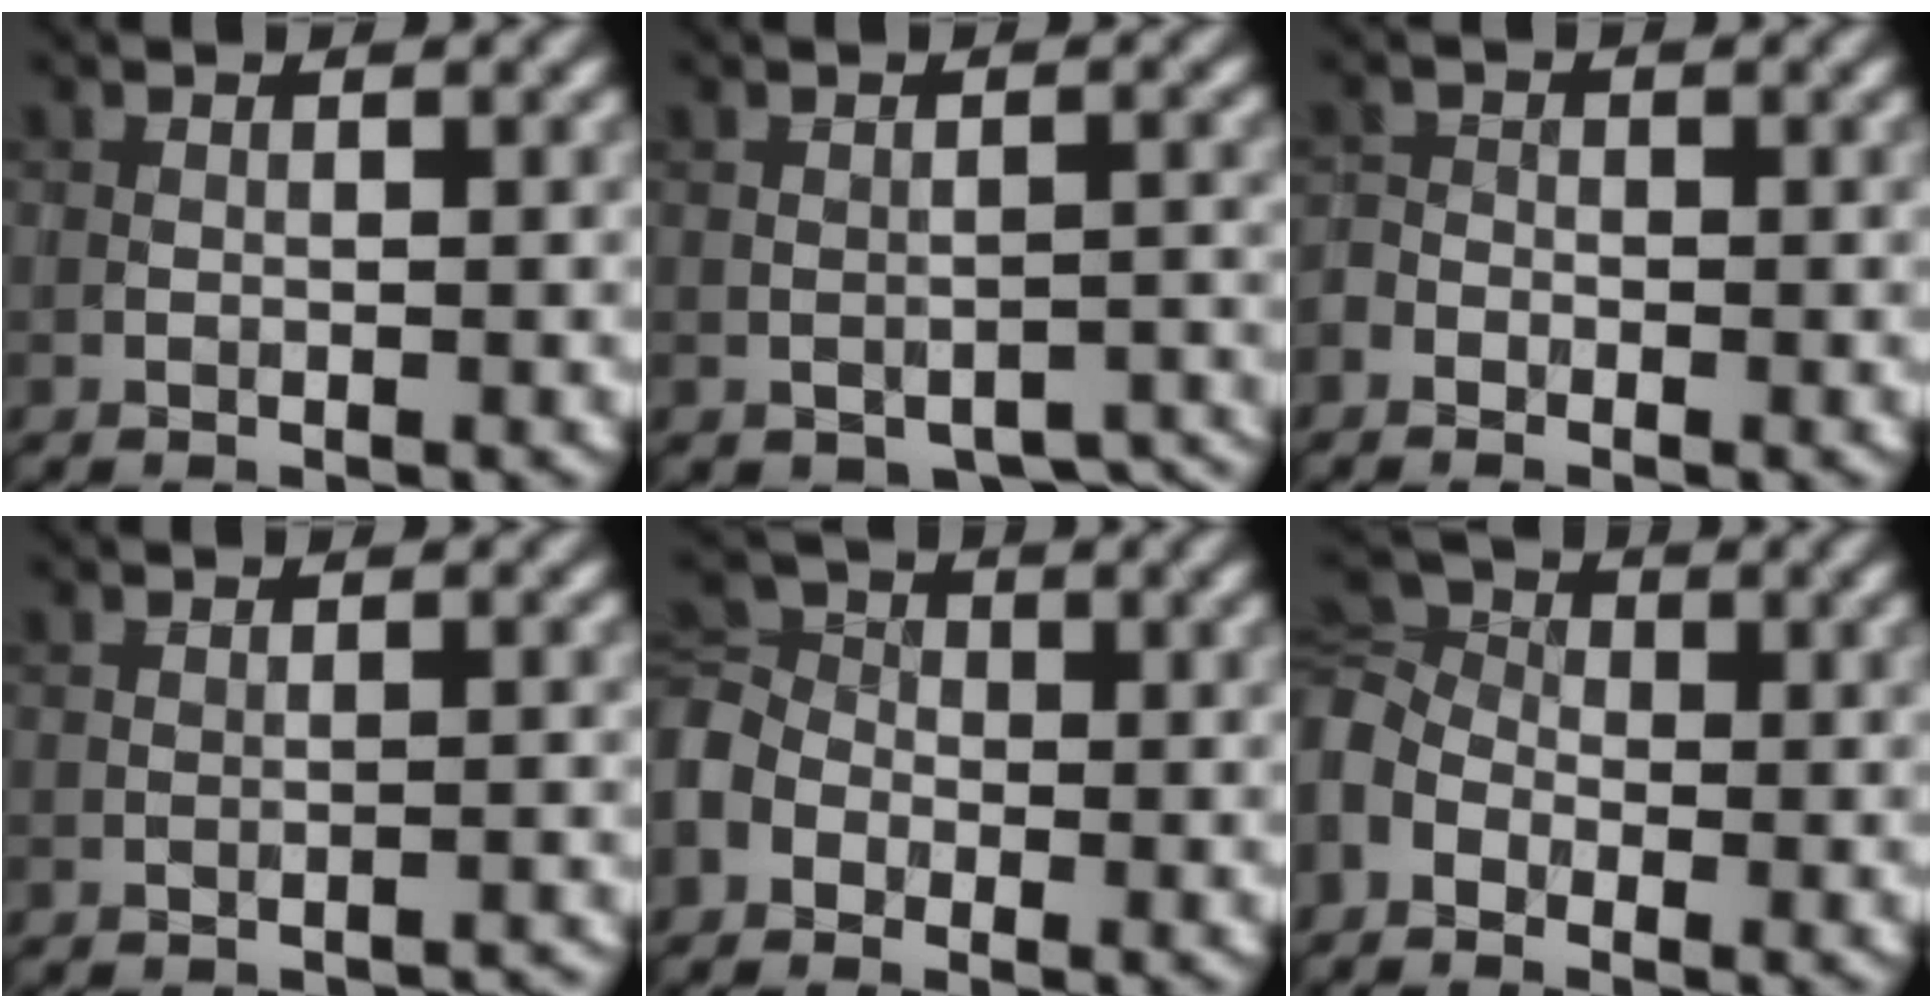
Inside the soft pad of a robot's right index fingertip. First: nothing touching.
{"total": 4.3, "force": [-3.0, 2.2, 2.2], "torque": [-0.025, -0.005, -0.030]}
{"total": 1.3, "force": [-0.9, 0.8, 0.4], "torque": [-0.005, 0.002, -0.020]}
{"total": 1.6, "force": [-1.6, 0.2, 0.1], "torque": [0.008, 0.007, -0.022]}
{"total": 3.9, "force": [-1.6, 3.1, 1.6], "torque": [-0.040, 0.009, -0.049]}
{"total": 4.5, "force": [-1.4, 3.4, 2.7], "torque": [-0.062, 0.007, -0.045]}